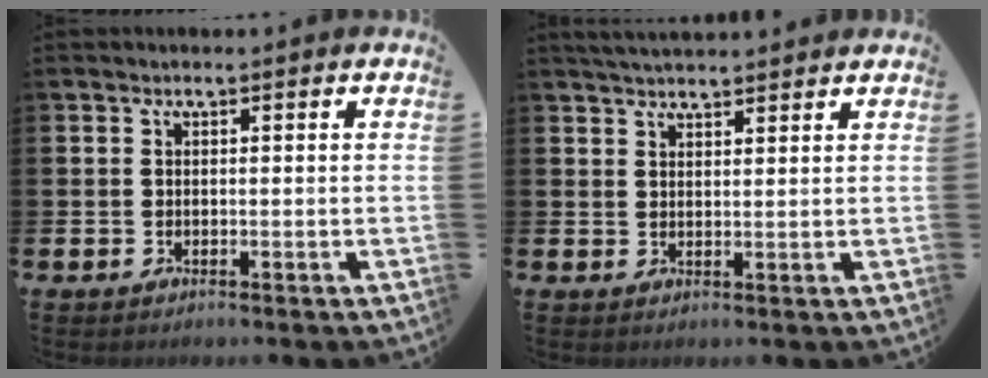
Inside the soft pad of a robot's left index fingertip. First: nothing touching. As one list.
[{"total": 3.1, "force": [3.0, 0.3, 0.4], "torque": [-0.009, -0.012, 0.055]}]